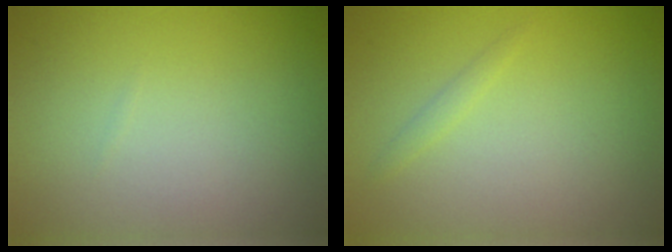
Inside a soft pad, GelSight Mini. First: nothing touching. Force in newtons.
{"total": 0.7, "press": 0.7, "slide": 0.0}